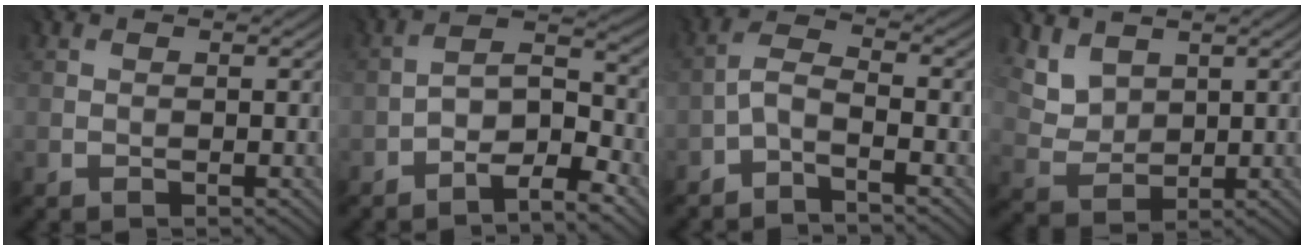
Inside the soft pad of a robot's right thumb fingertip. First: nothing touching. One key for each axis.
{"total": 8.3, "fx": -5.6, "fy": 2.9, "fz": 5.5, "tx": -0.080, "ty": 0.004, "tz": -0.101}
{"total": 3.5, "fx": -2.5, "fy": 0.9, "fz": 2.2, "tx": -0.048, "ty": 0.005, "tz": -0.061}
{"total": 4.8, "fx": 3.2, "fy": 3.2, "fz": 1.6, "tx": -0.061, "ty": -0.012, "tz": 0.077}